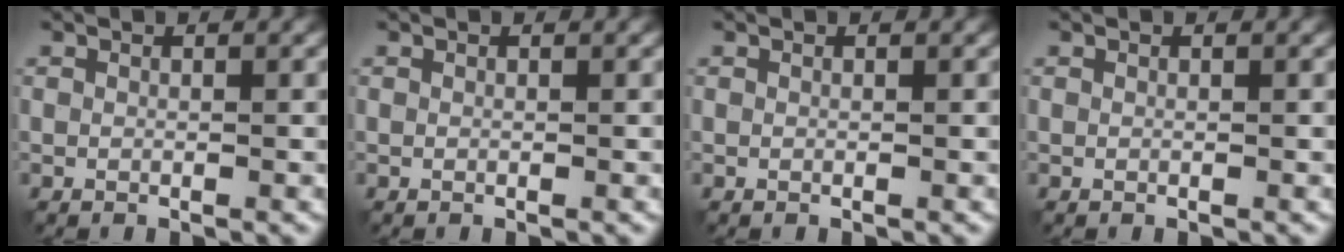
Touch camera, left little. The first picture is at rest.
{"total": 0.0}
{"total": 0.0}
{"total": 0.0}